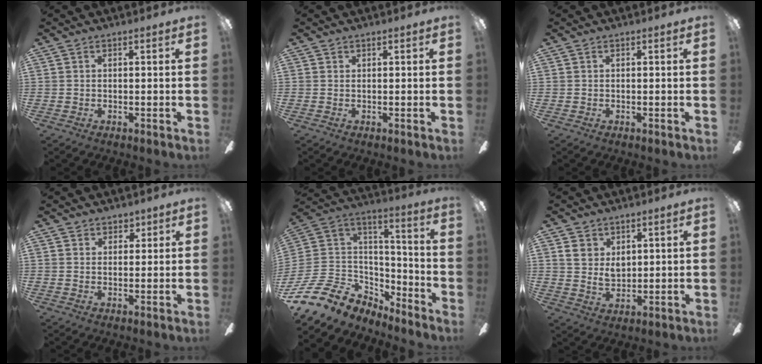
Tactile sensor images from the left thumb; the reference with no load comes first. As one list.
[{"total": 0.0}, {"total": 0.0}, {"total": 2.8, "force": [2.3, 1.7, 0.1], "torque": [0.008, -0.011, 0.040]}, {"total": 16.3, "force": [-9.9, 9.7, 8.5], "torque": [-0.203, 0.033, -0.174]}, {"total": 6.2, "force": [3.0, 4.3, 3.4], "torque": [-0.061, -0.005, 0.056]}]